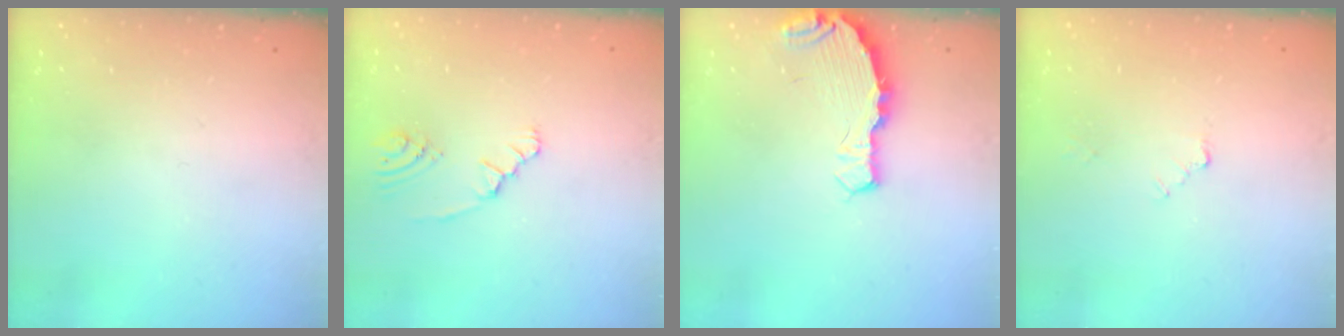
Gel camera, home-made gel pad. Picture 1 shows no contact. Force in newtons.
{"total": 2.5, "press": 2.3, "slide": 1.1}
{"total": 4.3, "press": 4.3, "slide": 0.3}
{"total": 2.1, "press": 2.1, "slide": 0.3}